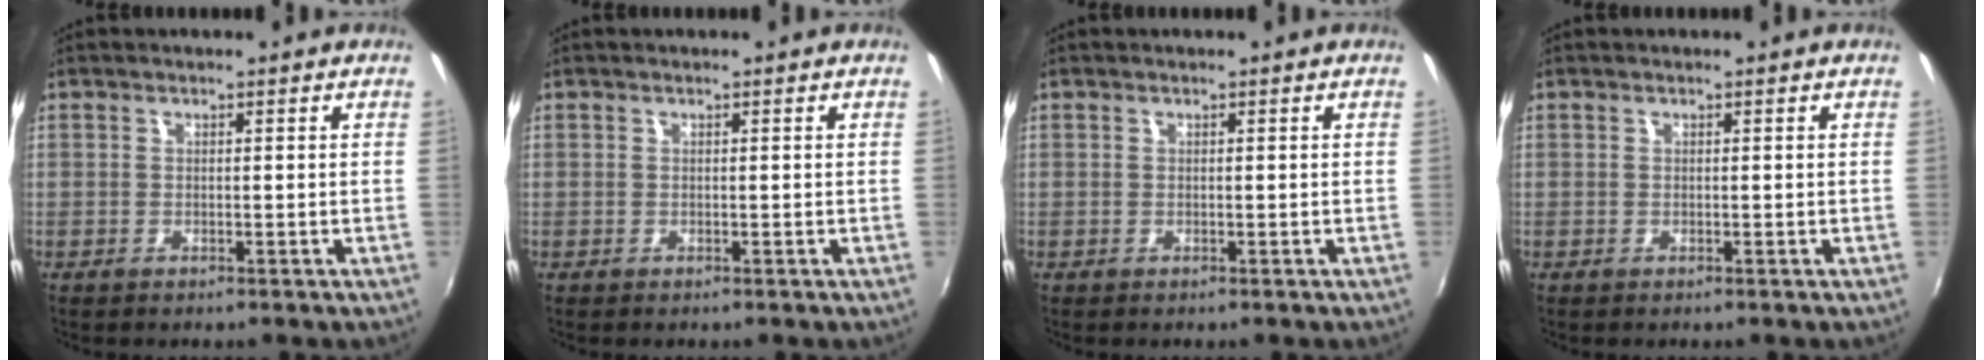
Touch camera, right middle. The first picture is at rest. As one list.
[{"total": 0.0}, {"total": 0.0}, {"total": 0.0}]